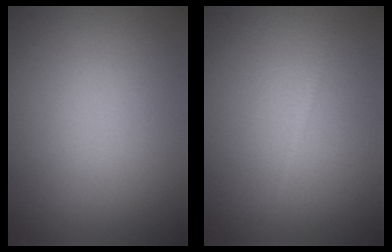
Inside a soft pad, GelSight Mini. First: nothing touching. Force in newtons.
{"total": 0.6, "press": 0.6, "slide": 0.0}